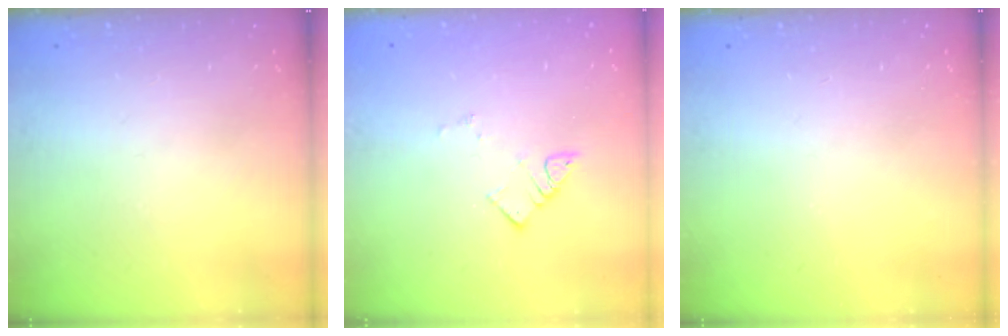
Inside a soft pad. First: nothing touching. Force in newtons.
{"total": 3.4, "press": 3.4, "slide": 0.3}
{"total": 0.0}